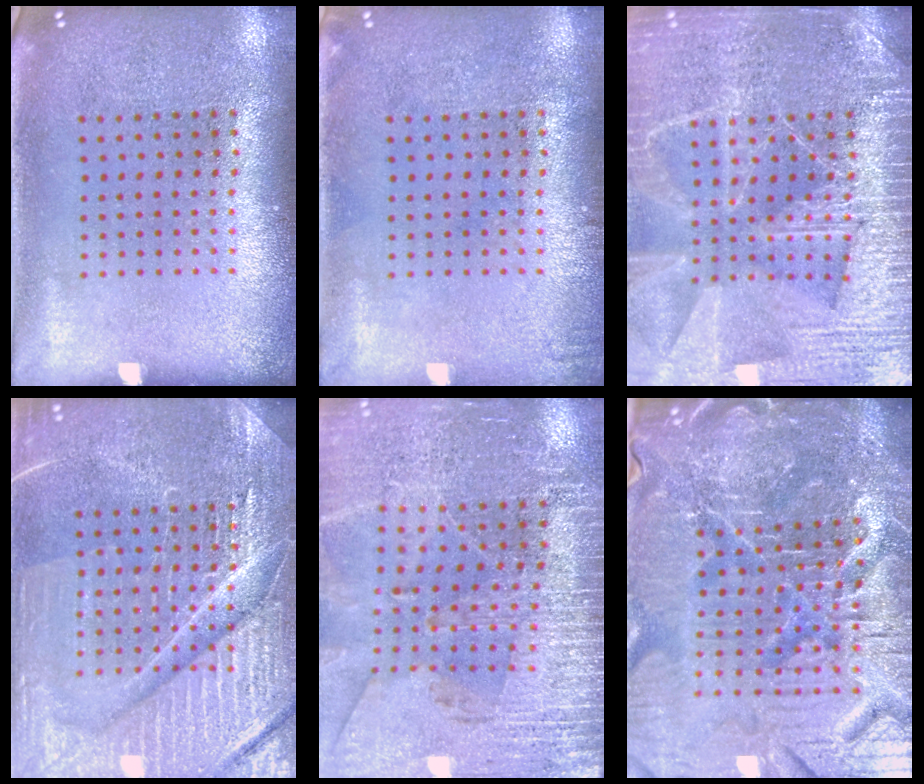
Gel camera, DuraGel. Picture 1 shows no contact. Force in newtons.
{"total": 0.7, "press": 0.7, "slide": 0.1}
{"total": 6.6, "press": 6.5, "slide": 0.9}
{"total": 7.4, "press": 7.3, "slide": 1.0}
{"total": 3.1, "press": 3.0, "slide": 0.5}
{"total": 6.9, "press": 6.2, "slide": 3.0}